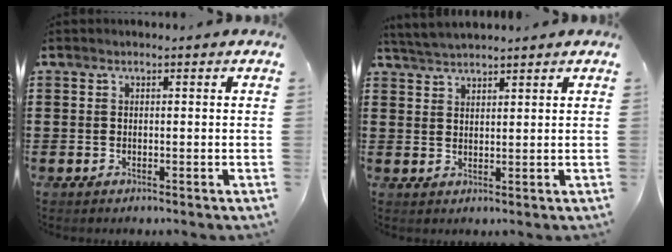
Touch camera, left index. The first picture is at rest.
{"total": 3.1, "force": [3.1, 0.1, 0.5], "torque": [-0.019, -0.004, 0.060]}